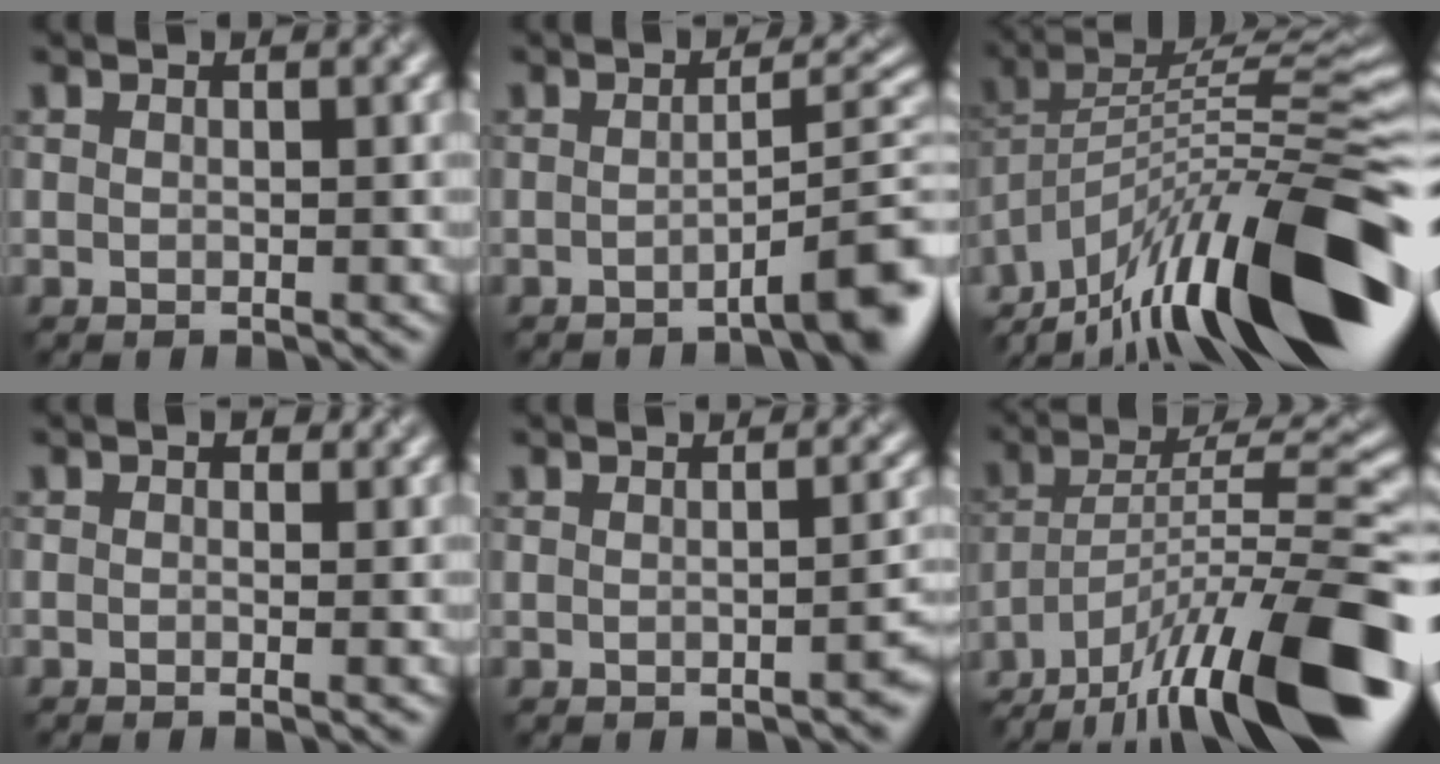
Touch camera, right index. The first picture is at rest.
{"total": 5.4, "force": [-2.7, 0.6, 4.6], "torque": [-0.047, 0.022, -0.044]}
{"total": 17.0, "force": [-10.1, 4.7, 12.8], "torque": [-0.221, 0.035, -0.179]}
{"total": 1.4, "force": [-0.1, 0.8, 1.2], "torque": [-0.004, 0.005, -0.018]}
{"total": 2.6, "force": [-1.1, 0.7, 2.2], "torque": [-0.004, 0.015, -0.012]}
{"total": 16.4, "force": [-11.3, 4.5, 11.1], "torque": [-0.194, 0.017, -0.187]}